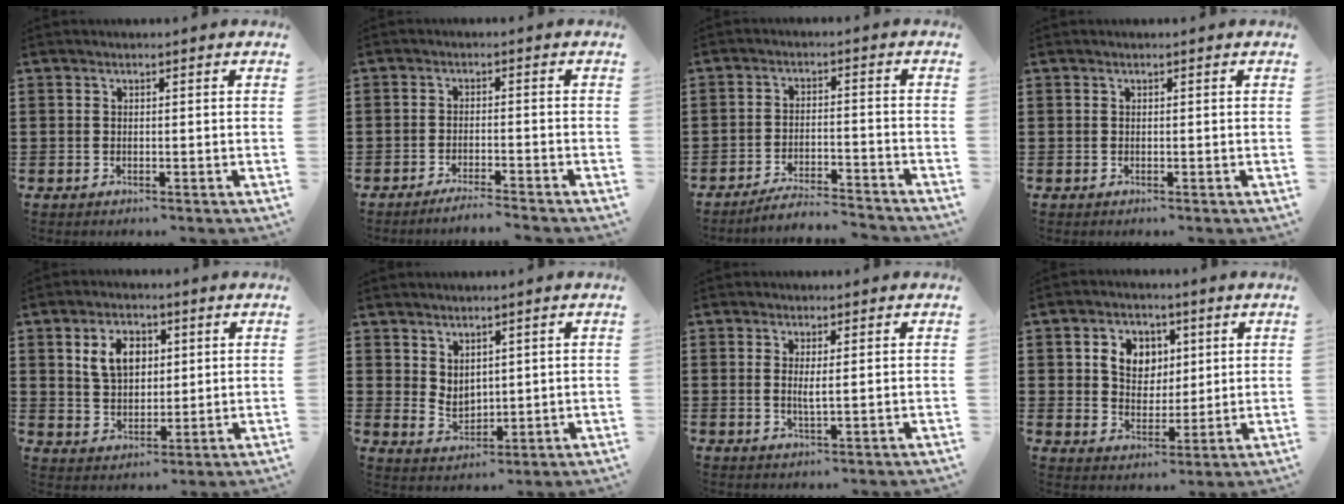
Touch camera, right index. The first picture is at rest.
{"total": 2.3, "force": [-2.2, -0.5, 0.5], "torque": [-0.007, 0.001, -0.043]}
{"total": 4.1, "force": [-4.0, -0.2, 0.9], "torque": [-0.024, -0.002, -0.082]}
{"total": 0.0}
{"total": 6.0, "force": [2.2, 4.0, 3.8], "torque": [-0.081, 0.014, 0.038]}
{"total": 3.4, "force": [2.9, 1.6, 0.7], "torque": [-0.022, -0.005, 0.057]}
{"total": 1.9, "force": [0.5, 0.0, 1.9], "torque": [-0.035, -0.003, 0.010]}
{"total": 5.8, "force": [2.2, 4.8, 2.5], "torque": [-0.055, 0.013, 0.035]}